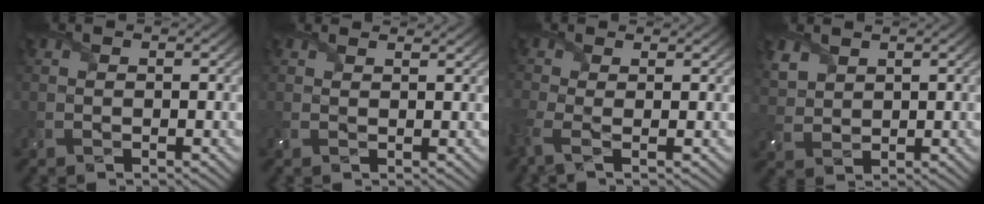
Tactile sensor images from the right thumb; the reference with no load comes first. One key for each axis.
{"total": 2.0, "fx": 1.8, "fy": 0.5, "fz": 0.8, "tx": -0.025, "ty": 0.001, "tz": 0.028}
{"total": 3.6, "fx": -1.3, "fy": 1.4, "fz": 3.1, "tx": -0.081, "ty": -0.006, "tz": -0.033}
{"total": 3.5, "fx": 2.4, "fy": 2.1, "fz": 1.3, "tx": -0.047, "ty": -0.001, "tz": 0.056}